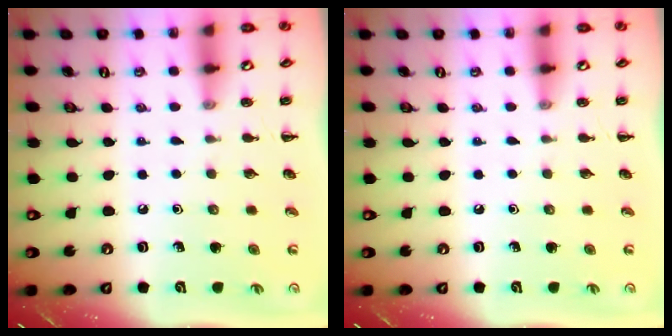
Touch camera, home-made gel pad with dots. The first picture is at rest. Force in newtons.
{"total": 0.0}